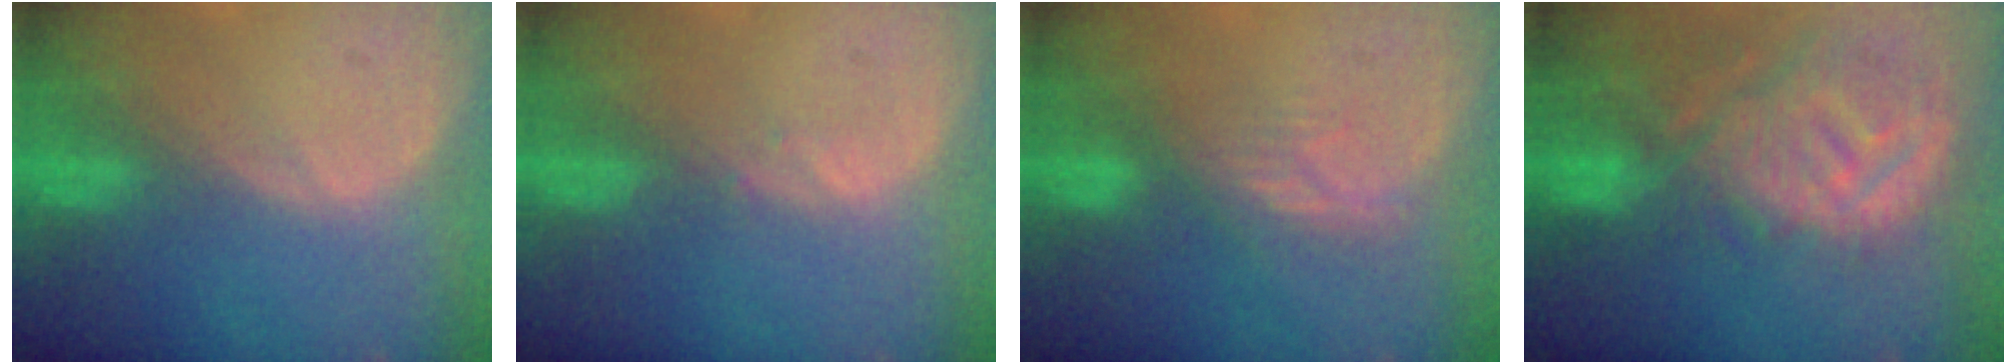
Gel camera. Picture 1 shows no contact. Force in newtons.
{"total": 0.6, "press": 0.6, "slide": 0.1}
{"total": 4.0, "press": 3.7, "slide": 1.4}
{"total": 12.6, "press": 11.1, "slide": 6.0}